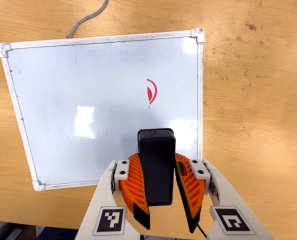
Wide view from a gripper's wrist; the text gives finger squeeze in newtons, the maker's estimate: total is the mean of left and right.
{"total": 10.3, "left": 9.6, "right": 11.0}